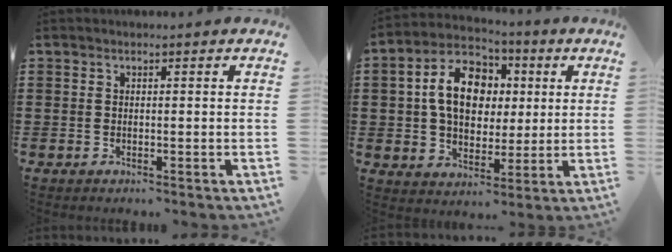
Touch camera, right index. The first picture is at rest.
{"total": 12.0, "force": [1.5, 8.4, 8.4], "torque": [-0.174, 0.012, 0.022]}